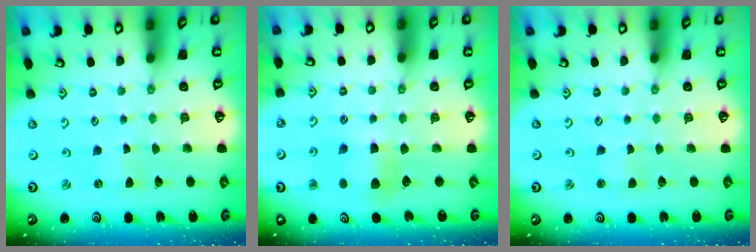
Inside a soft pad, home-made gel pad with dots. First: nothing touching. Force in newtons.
{"total": 6.5, "press": 6.5, "slide": 0.6}
{"total": 1.5, "press": 1.4, "slide": 0.3}